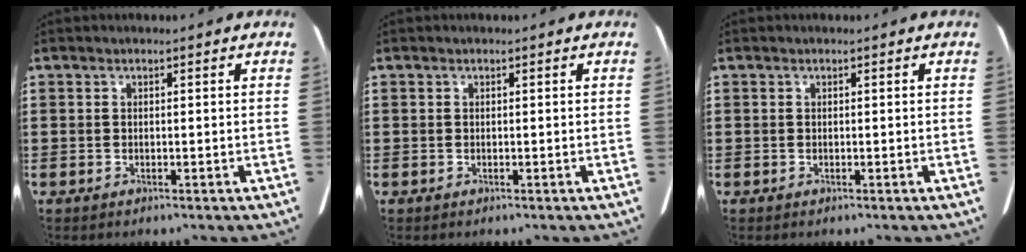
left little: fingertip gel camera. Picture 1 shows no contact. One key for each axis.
{"total": 0.0}
{"total": 0.0}